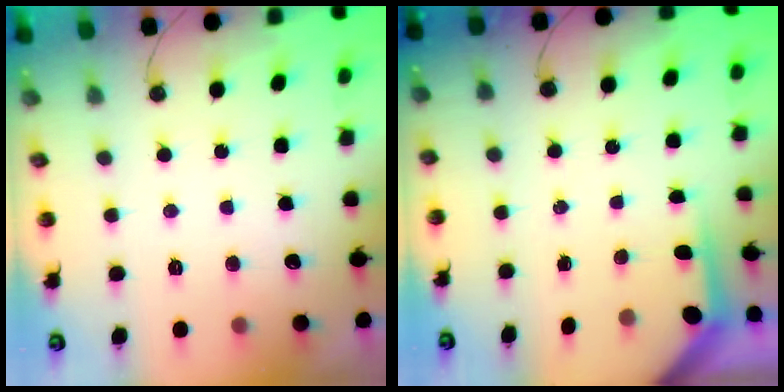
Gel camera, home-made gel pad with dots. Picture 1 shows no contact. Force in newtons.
{"total": 3.7, "press": 3.7, "slide": 0.4}